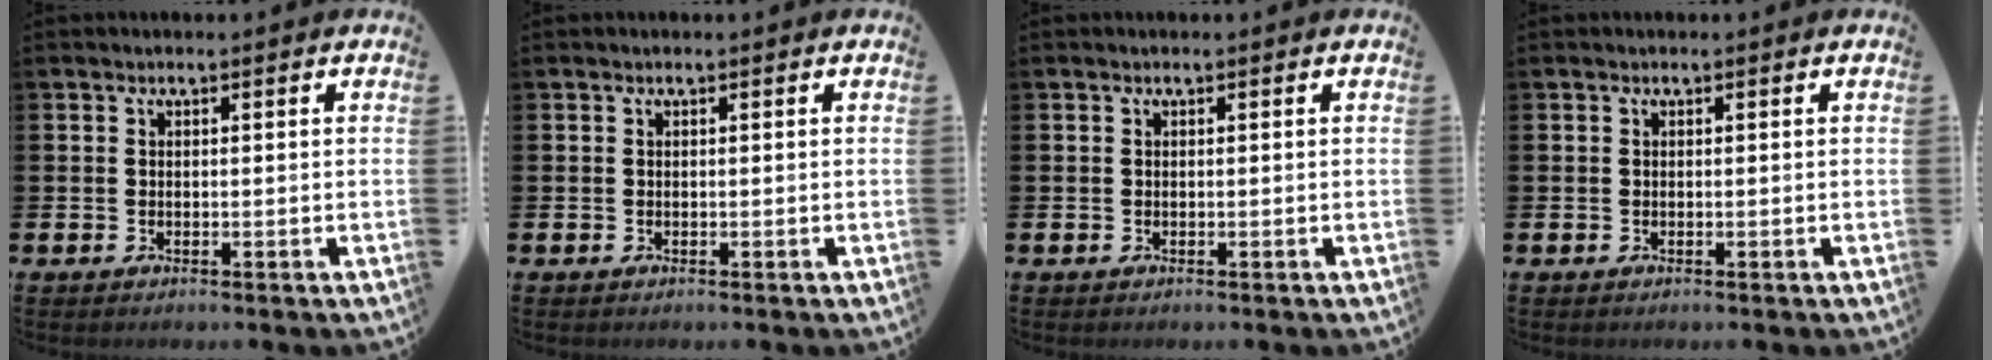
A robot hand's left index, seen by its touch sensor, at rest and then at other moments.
{"total": 0.0}
{"total": 0.0}
{"total": 0.0}